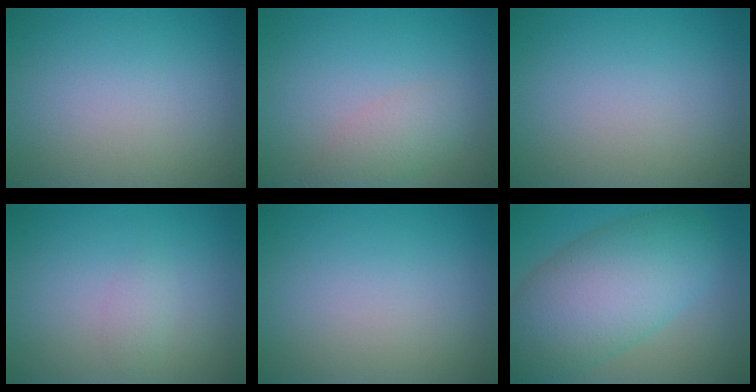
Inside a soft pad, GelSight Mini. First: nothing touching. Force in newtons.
{"total": 2.4, "press": 2.4, "slide": 0.2}
{"total": 0.0}
{"total": 1.1, "press": 1.1, "slide": 0.0}
{"total": 0.0}
{"total": 9.9, "press": 9.9, "slide": 0.6}